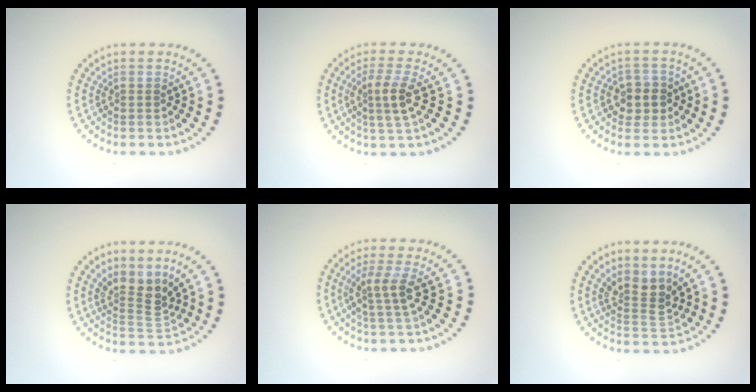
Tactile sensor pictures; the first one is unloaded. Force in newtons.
{"total": 2.7, "press": 2.3, "slide": 1.4}
{"total": 2.7, "press": 2.5, "slide": 0.8}
{"total": 3.1, "press": 2.2, "slide": 2.2}
{"total": 2.7, "press": 2.0, "slide": 1.9}
{"total": 2.7, "press": 1.9, "slide": 1.9}